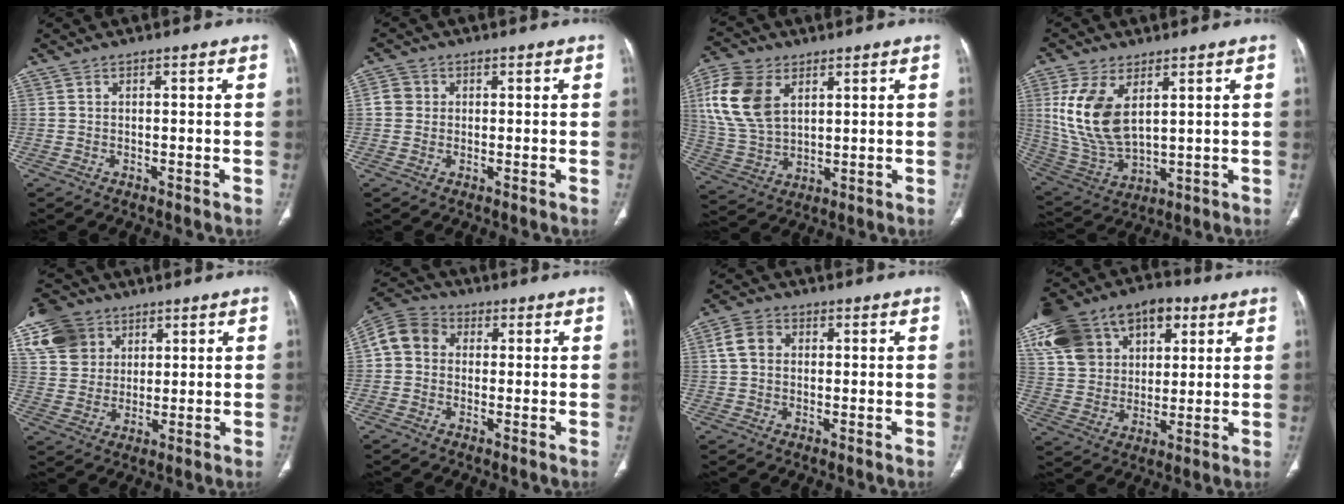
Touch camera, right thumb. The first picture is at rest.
{"total": 3.1, "force": [0.3, 2.9, 1.0], "torque": [-0.006, 0.006, 0.003]}
{"total": 14.3, "force": [5.0, 9.2, 9.8], "torque": [-0.202, -0.008, 0.107]}
{"total": 13.9, "force": [4.3, 7.4, 10.9], "torque": [-0.224, -0.017, 0.104]}
{"total": 11.9, "force": [5.6, 9.6, 4.5], "torque": [-0.070, -0.003, 0.111]}
{"total": 8.1, "force": [0.9, 6.8, 4.2], "torque": [-0.073, 0.025, 0.002]}
{"total": 5.3, "force": [1.0, 4.1, 3.2], "torque": [-0.057, 0.011, 0.017]}
{"total": 22.8, "force": [10.1, 15.5, 13.2], "torque": [-0.238, 0.028, 0.178]}